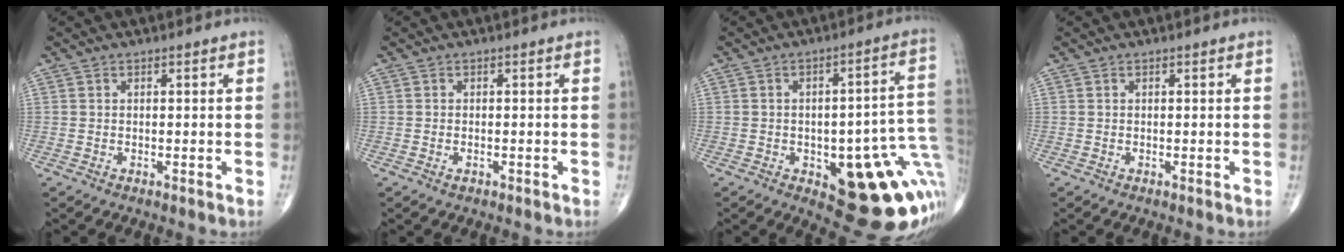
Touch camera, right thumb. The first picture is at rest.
{"total": 0.7, "force": [-0.3, 0.4, 0.5], "torque": [-0.009, 0.003, -0.004]}
{"total": 20.9, "force": [-4.8, 8.2, 18.6], "torque": [-0.172, 0.028, -0.035]}
{"total": 0.0}